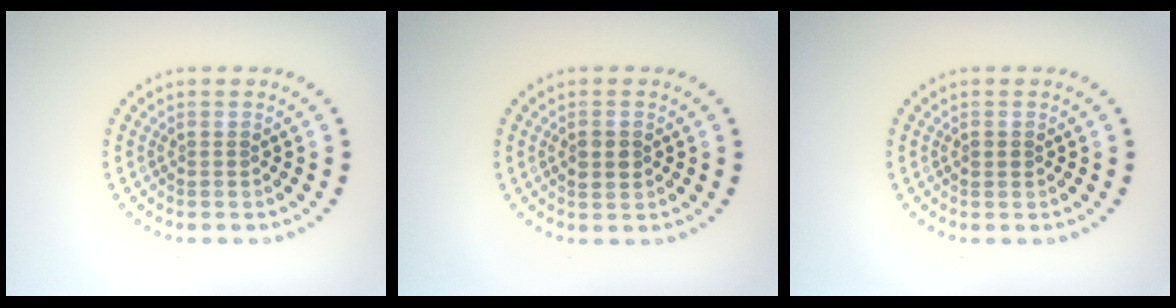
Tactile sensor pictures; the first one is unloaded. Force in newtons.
{"total": 1.7, "press": 1.7, "slide": 0.1}
{"total": 1.0, "press": 1.0, "slide": 0.1}